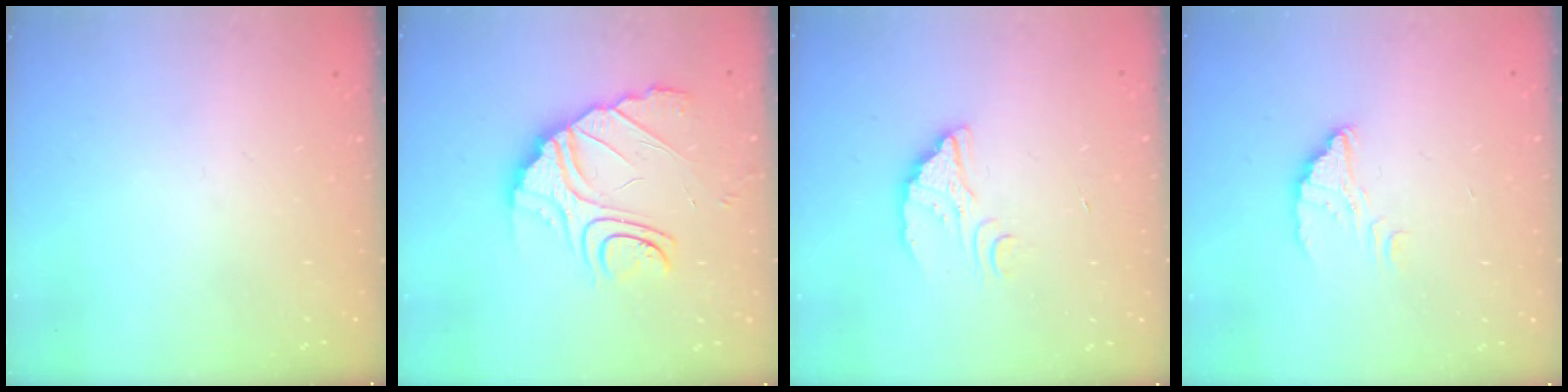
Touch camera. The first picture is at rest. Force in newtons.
{"total": 10.6, "press": 10.5, "slide": 0.7}
{"total": 3.8, "press": 3.8, "slide": 0.3}
{"total": 3.2, "press": 3.2, "slide": 0.2}